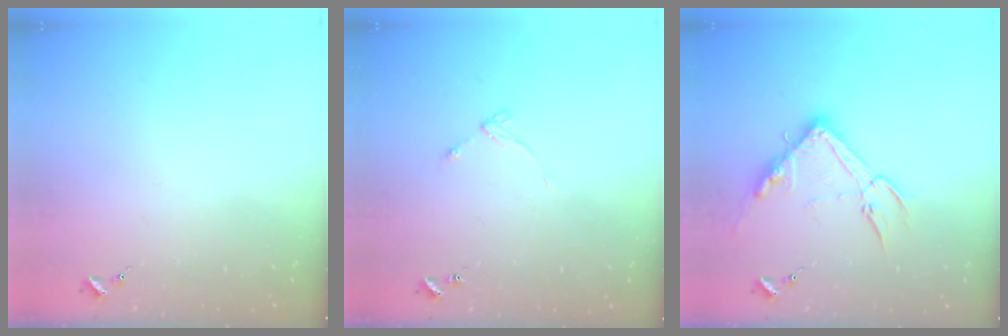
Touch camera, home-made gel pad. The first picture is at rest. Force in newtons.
{"total": 4.0, "press": 3.9, "slide": 0.5}
{"total": 16.1, "press": 16.1, "slide": 0.6}